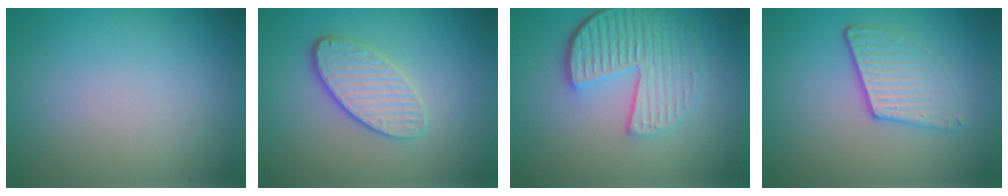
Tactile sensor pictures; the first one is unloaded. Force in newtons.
{"total": 4.0, "press": 3.2, "slide": 2.4}
{"total": 5.9, "press": 4.3, "slide": 4.1}
{"total": 3.7, "press": 2.5, "slide": 2.7}